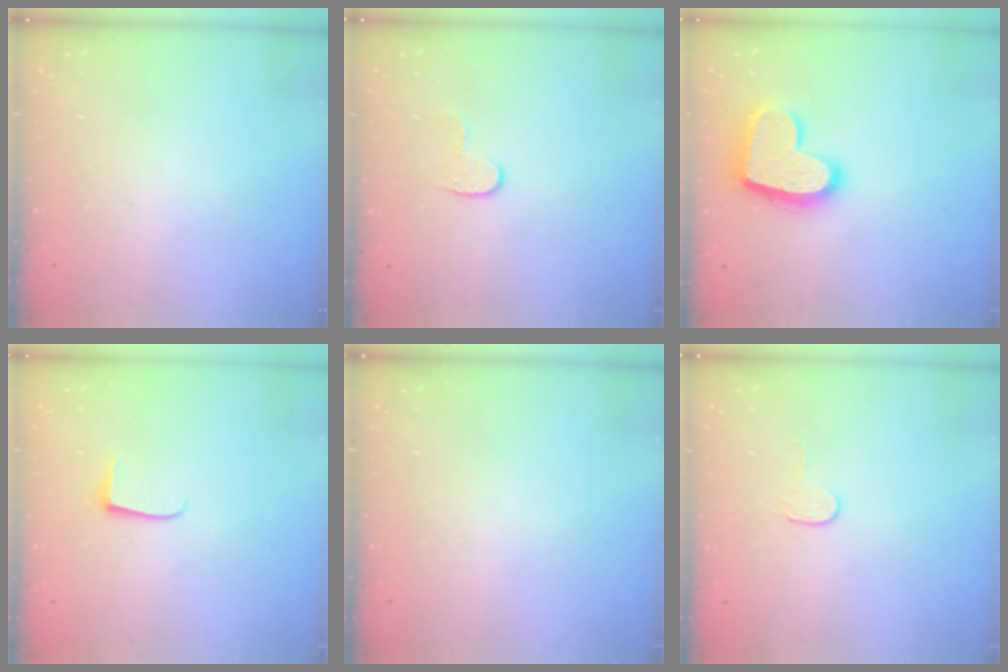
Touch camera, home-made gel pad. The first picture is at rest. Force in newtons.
{"total": 5.8, "press": 5.8, "slide": 0.5}
{"total": 17.6, "press": 17.5, "slide": 1.3}
{"total": 4.9, "press": 4.8, "slide": 0.6}
{"total": 0.0}
{"total": 2.7, "press": 2.7, "slide": 0.2}